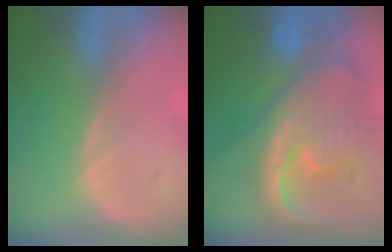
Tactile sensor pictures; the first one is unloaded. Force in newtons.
{"total": 12.5, "press": 10.7, "slide": 6.5}